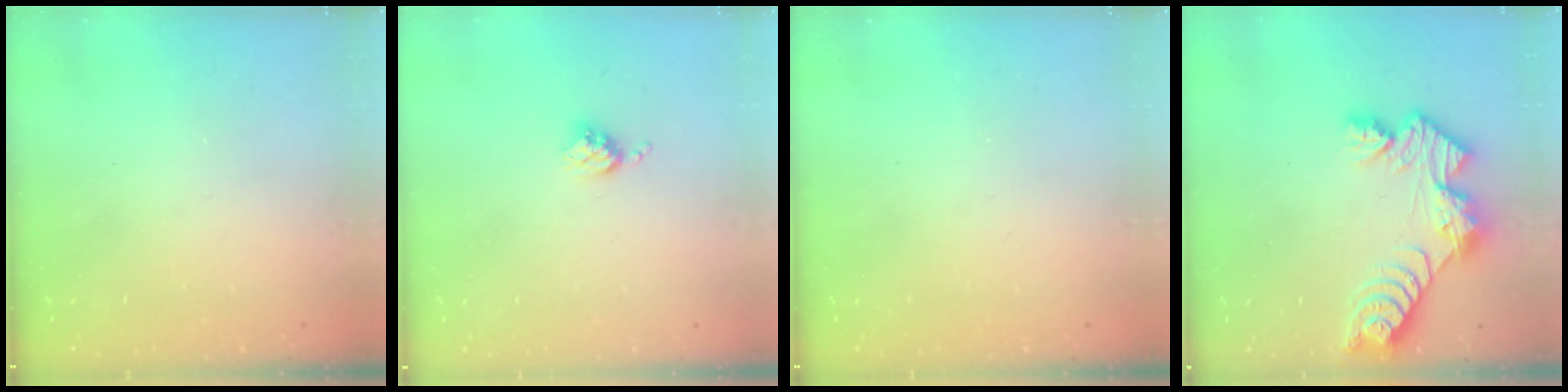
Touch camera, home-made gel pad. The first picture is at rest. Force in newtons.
{"total": 3.6, "press": 3.6, "slide": 0.4}
{"total": 0.0}
{"total": 10.3, "press": 10.3, "slide": 1.0}